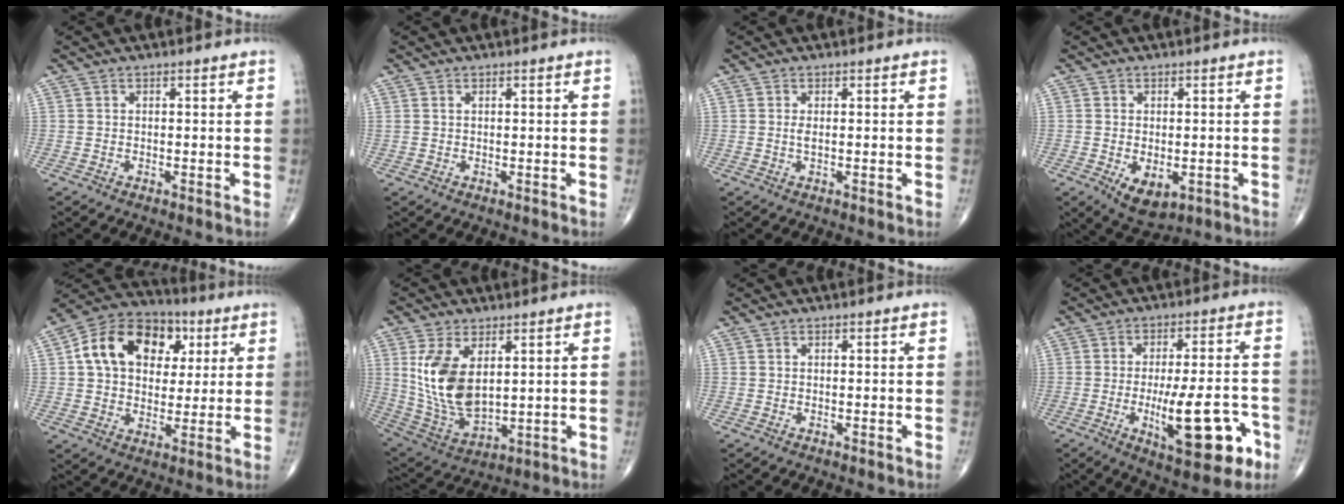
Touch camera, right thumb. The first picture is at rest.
{"total": 0.7, "force": [0.3, 0.4, 0.4], "torque": [-0.009, 0.006, 0.008]}
{"total": 1.2, "force": [0.1, 0.3, 1.2], "torque": [-0.027, -0.002, 0.002]}
{"total": 6.3, "force": [-1.8, 3.7, 4.8], "torque": [-0.071, -0.008, -0.016]}
{"total": 17.9, "force": [4.6, 13.0, 11.3], "torque": [-0.165, 0.012, 0.071]}
{"total": 13.9, "force": [3.5, 7.6, 11.1], "torque": [-0.207, -0.020, 0.088]}
{"total": 0.0}
{"total": 16.5, "force": [-5.3, 5.5, 14.6], "torque": [-0.207, 0.013, -0.069]}